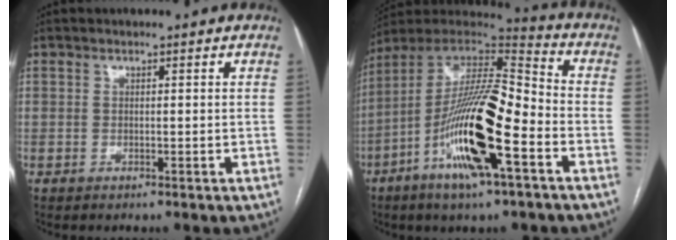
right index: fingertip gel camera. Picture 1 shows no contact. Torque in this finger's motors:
{"motor_torque": [1.29, -0.72, 0.93, 0.21]}